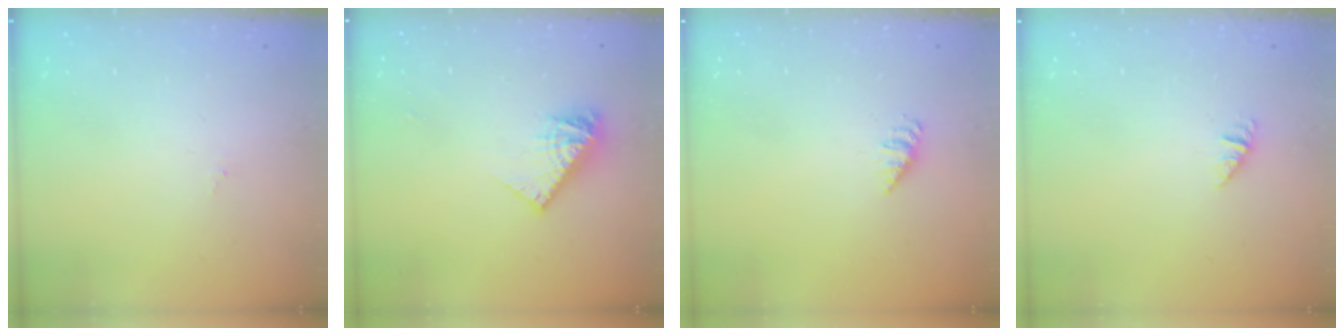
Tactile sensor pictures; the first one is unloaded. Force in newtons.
{"total": 10.0, "press": 10.0, "slide": 0.9}
{"total": 2.6, "press": 2.6, "slide": 0.4}
{"total": 0.6, "press": 0.6, "slide": 0.1}